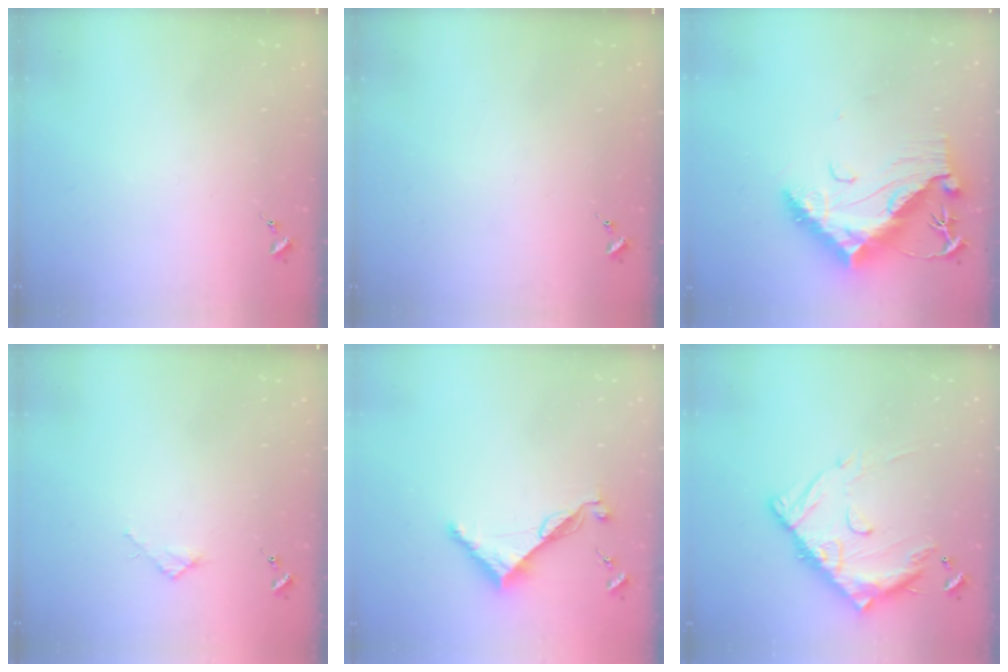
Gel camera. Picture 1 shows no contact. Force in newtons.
{"total": 0.0}
{"total": 16.5, "press": 16.4, "slide": 1.3}
{"total": 2.7, "press": 2.7, "slide": 0.3}
{"total": 9.0, "press": 9.0, "slide": 0.6}
{"total": 16.1, "press": 16.0, "slide": 1.3}